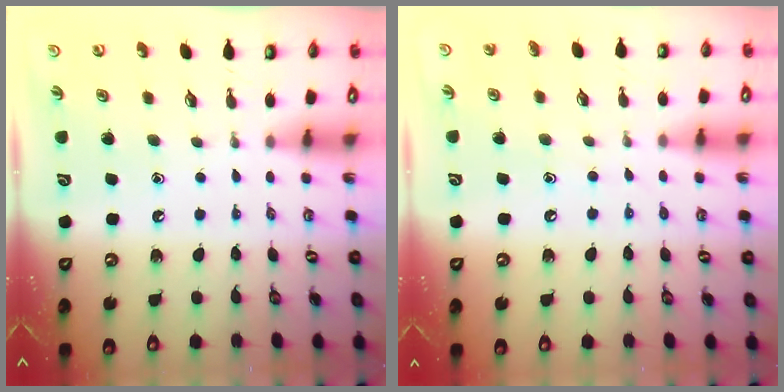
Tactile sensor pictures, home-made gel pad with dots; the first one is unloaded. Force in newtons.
{"total": 5.2, "press": 5.2, "slide": 0.4}